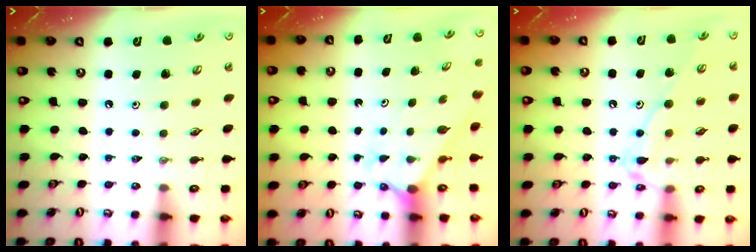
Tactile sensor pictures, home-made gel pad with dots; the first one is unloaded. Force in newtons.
{"total": 1.8, "press": 1.8, "slide": 0.2}
{"total": 12.1, "press": 12.1, "slide": 0.7}